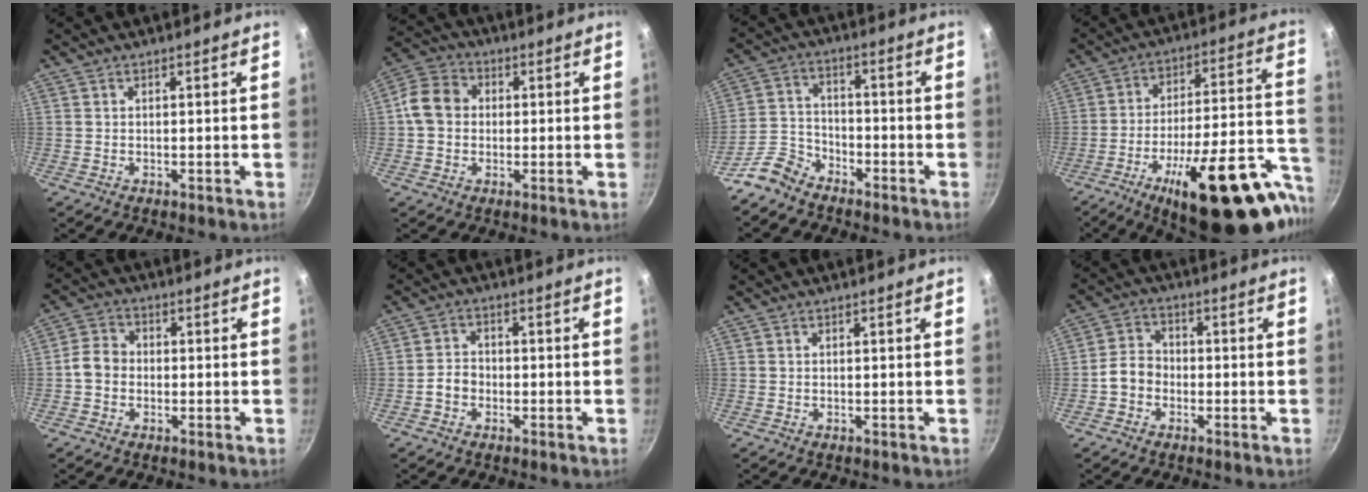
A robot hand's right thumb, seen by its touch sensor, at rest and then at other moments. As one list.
[{"total": 8.0, "force": [0.3, 6.7, 4.3], "torque": [-0.057, 0.016, -0.014]}, {"total": 7.0, "force": [-5.5, 3.9, 1.8], "torque": [-0.022, 0.052, -0.119]}, {"total": 29.7, "force": [-15.1, 9.9, 23.6], "torque": [-0.296, 0.065, -0.218]}, {"total": 4.9, "force": [-0.8, 4.2, 2.5], "torque": [-0.029, 0.016, -0.028]}, {"total": 3.4, "force": [-1.3, 2.7, 1.6], "torque": [-0.015, 0.021, -0.028]}, {"total": 0.0}, {"total": 5.1, "force": [-1.6, 4.1, 2.5], "torque": [-0.025, 0.025, -0.040]}]